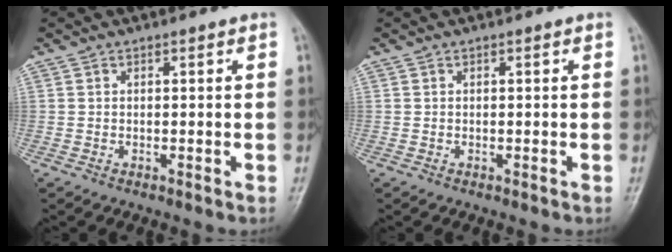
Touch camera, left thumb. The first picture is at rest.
{"total": 0.0}